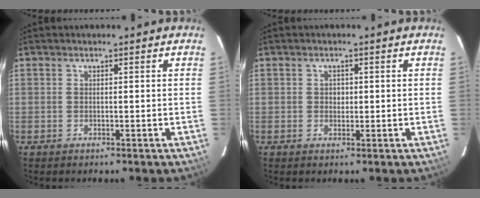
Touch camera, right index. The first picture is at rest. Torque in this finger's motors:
{"motor_torque": [0.27, 0.03, 0.14, 0.02]}